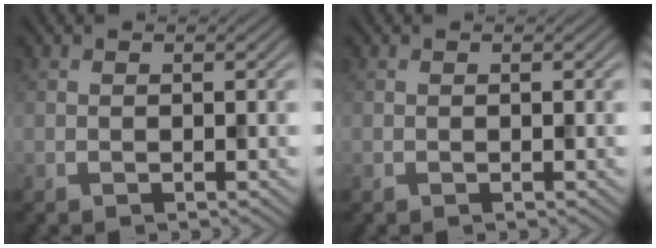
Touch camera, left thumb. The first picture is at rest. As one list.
[{"total": 0.0}]